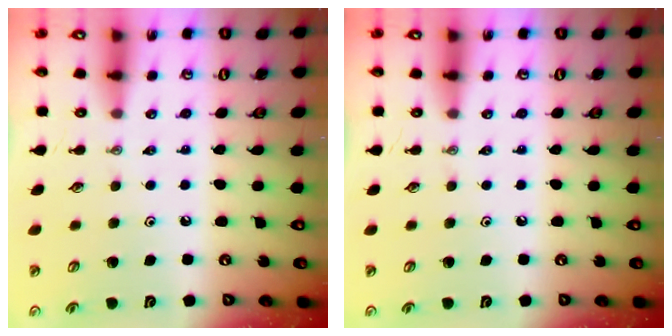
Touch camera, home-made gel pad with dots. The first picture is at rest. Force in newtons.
{"total": 0.0}